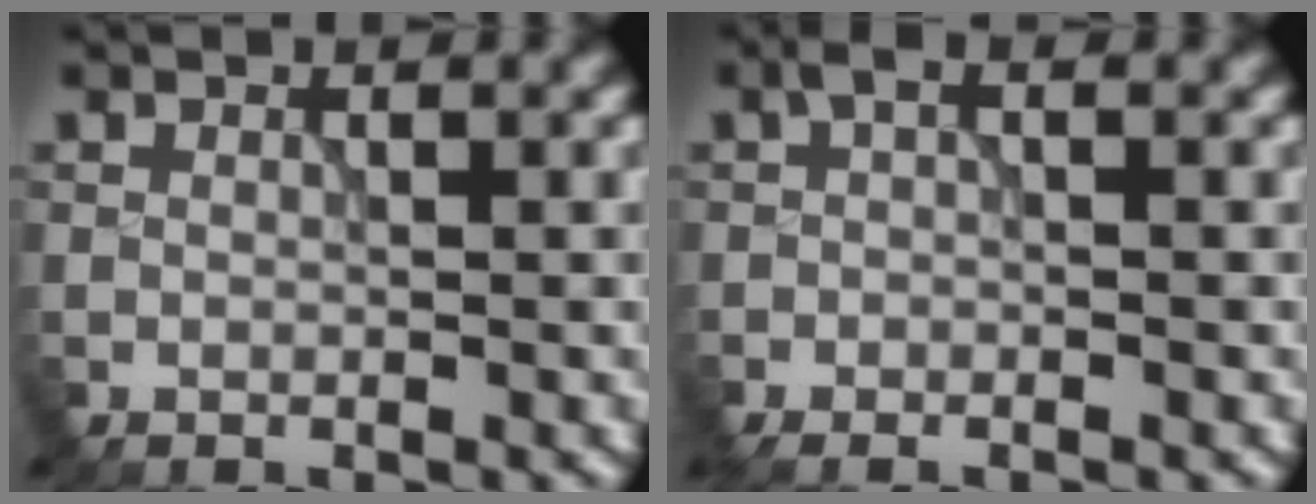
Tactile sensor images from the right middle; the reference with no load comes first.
{"total": 3.1, "force": [-0.4, 1.0, 2.9], "torque": [-0.056, 0.000, -0.010]}